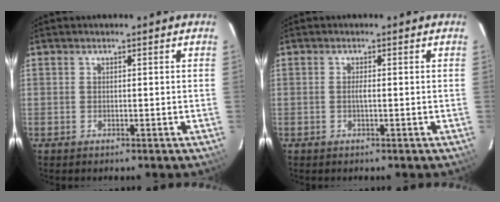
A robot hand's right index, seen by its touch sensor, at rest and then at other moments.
{"total": 1.1, "force": [-0.2, 0.0, 1.0], "torque": [-0.020, 0.001, -0.005]}